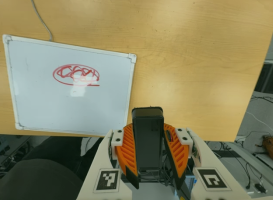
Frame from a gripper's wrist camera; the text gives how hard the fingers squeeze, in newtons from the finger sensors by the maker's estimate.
{"total": 7.5, "left": 6.8, "right": 8.2}